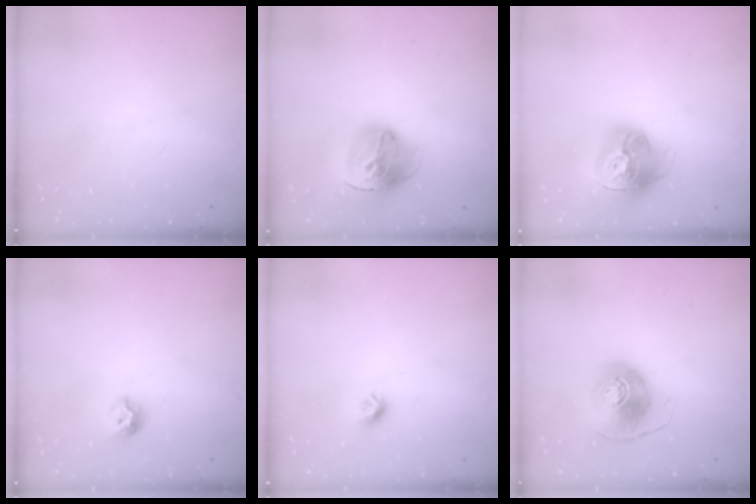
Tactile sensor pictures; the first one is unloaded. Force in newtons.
{"total": 16.7, "press": 16.6, "slide": 1.8}
{"total": 17.0, "press": 16.9, "slide": 1.7}
{"total": 6.3, "press": 6.3, "slide": 0.8}
{"total": 5.7, "press": 5.6, "slide": 0.8}
{"total": 9.9, "press": 9.8, "slide": 1.1}